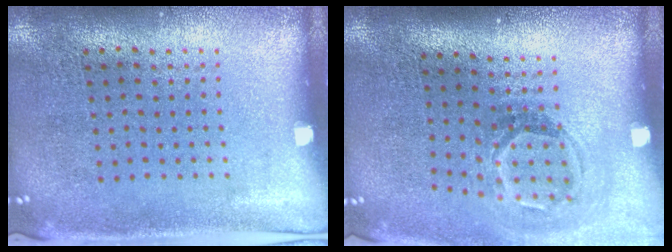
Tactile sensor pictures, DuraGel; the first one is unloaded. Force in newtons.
{"total": 1.8, "press": 1.2, "slide": 1.4}